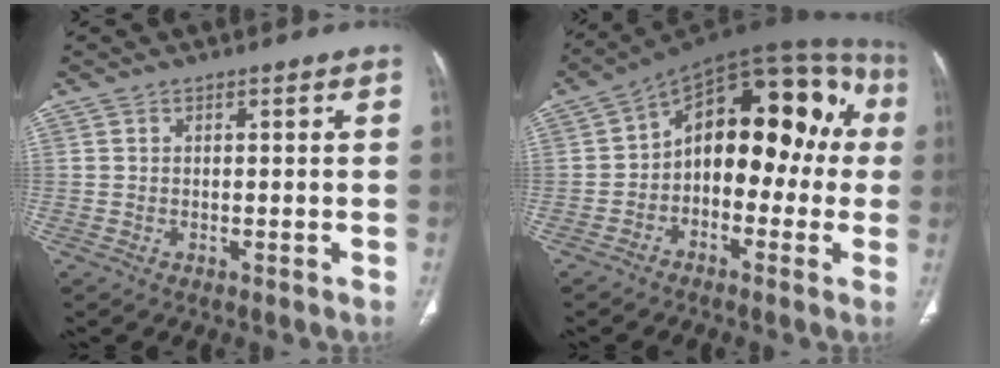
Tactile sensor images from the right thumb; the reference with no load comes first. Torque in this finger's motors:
{"motor_torque": [-0.58, 1.38, 0.47, -0.24, 0.17]}